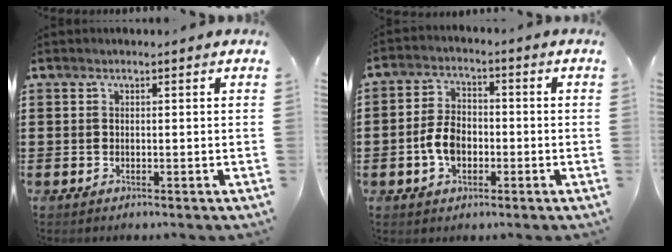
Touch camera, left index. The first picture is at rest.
{"total": 5.7, "force": [-1.5, 3.6, 4.2], "torque": [-0.103, 0.001, -0.035]}